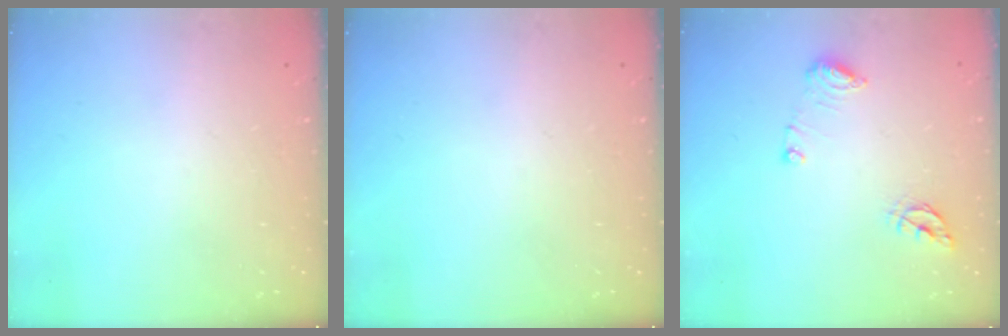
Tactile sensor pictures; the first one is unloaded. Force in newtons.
{"total": 0.0}
{"total": 8.7, "press": 8.6, "slide": 1.0}